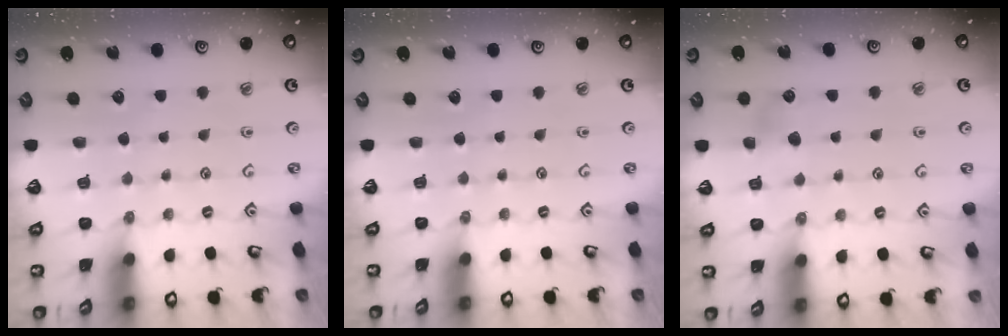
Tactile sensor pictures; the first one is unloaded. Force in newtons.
{"total": 0.0}
{"total": 3.8, "press": 3.7, "slide": 0.8}